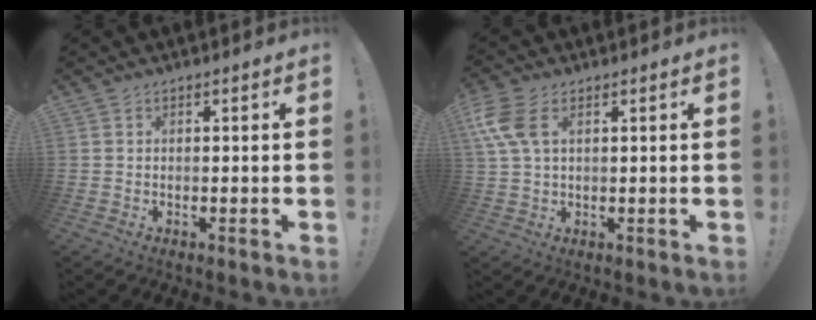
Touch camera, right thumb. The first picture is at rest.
{"total": 8.9, "force": [2.8, 4.9, 6.9], "torque": [-0.155, 0.000, 0.053]}